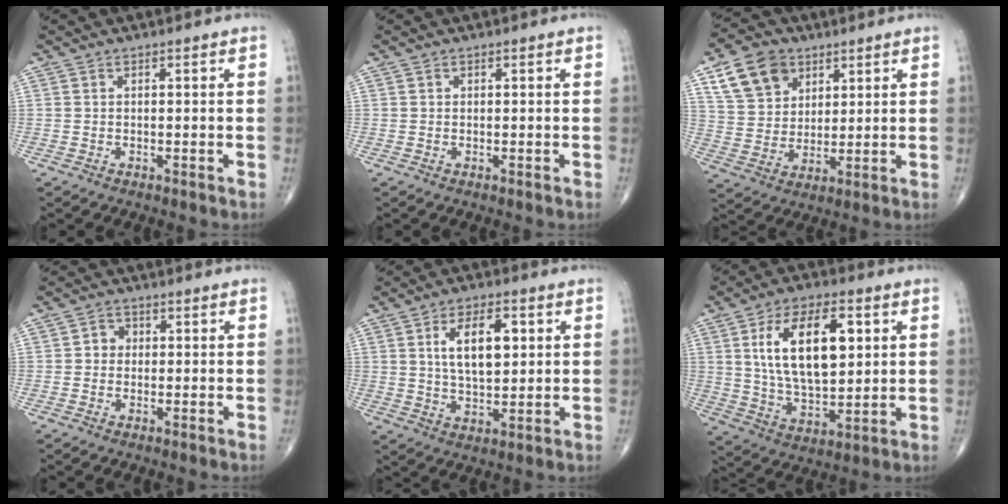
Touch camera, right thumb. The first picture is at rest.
{"total": 0.0}
{"total": 11.8, "force": [6.0, 8.5, 5.5], "torque": [-0.076, -0.016, 0.116]}
{"total": 2.5, "force": [0.1, 2.3, 1.0], "torque": [0.002, 0.007, -0.004]}
{"total": 10.3, "force": [2.7, 5.2, 8.5], "torque": [-0.128, -0.007, 0.049]}
{"total": 17.6, "force": [4.4, 8.9, 14.5], "torque": [-0.233, -0.010, 0.085]}